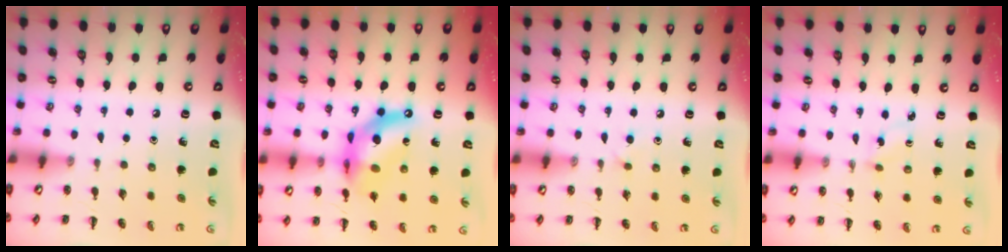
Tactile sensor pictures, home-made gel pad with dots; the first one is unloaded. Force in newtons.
{"total": 14.0, "press": 13.6, "slide": 3.6}
{"total": 2.8, "press": 2.7, "slide": 1.0}
{"total": 1.5, "press": 1.4, "slide": 0.7}